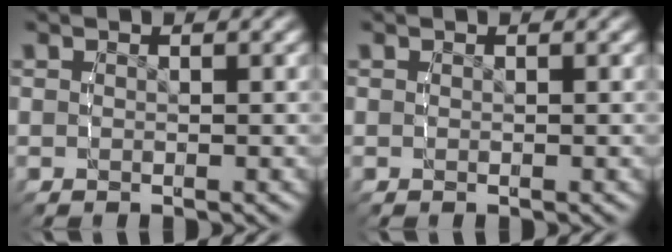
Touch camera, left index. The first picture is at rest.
{"total": 0.0}